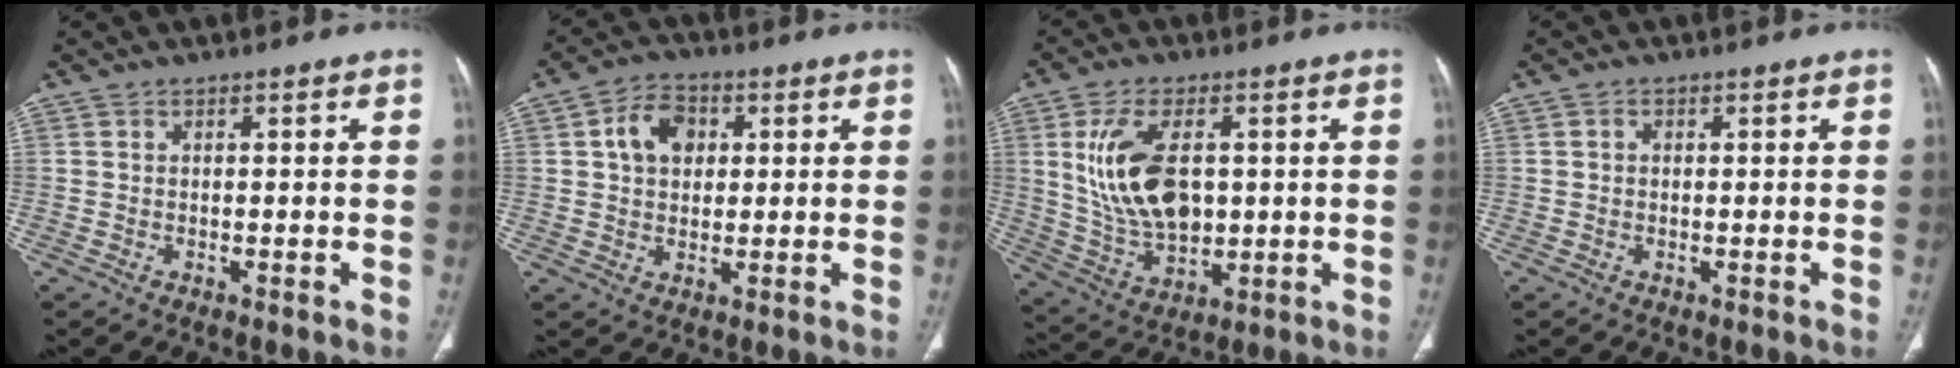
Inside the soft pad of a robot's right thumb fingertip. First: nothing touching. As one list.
[{"total": 7.5, "force": [1.9, 5.5, 4.7], "torque": [-0.061, 0.005, 0.028]}, {"total": 15.0, "force": [2.6, 8.7, 12.0], "torque": [-0.221, -0.009, 0.062]}, {"total": 0.7, "force": [0.1, 0.6, 0.3], "torque": [-0.004, 0.002, 0.001]}]